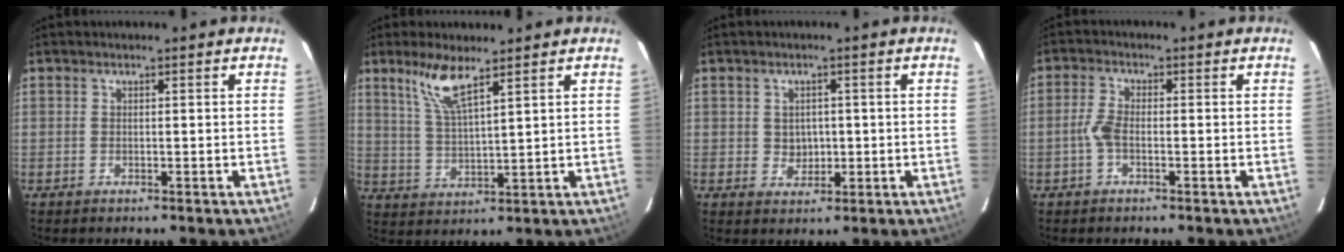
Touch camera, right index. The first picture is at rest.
{"total": 7.2, "force": [4.9, 1.1, 5.1], "torque": [-0.107, -0.001, 0.105]}
{"total": 3.4, "force": [0.0, 3.1, 1.4], "torque": [-0.023, 0.005, 0.006]}
{"total": 3.4, "force": [-1.0, 1.5, 2.8], "torque": [-0.068, 0.006, -0.021]}